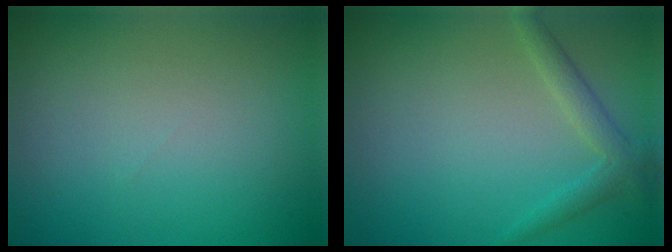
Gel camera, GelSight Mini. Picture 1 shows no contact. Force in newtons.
{"total": 2.0, "press": 2.0, "slide": 0.1}